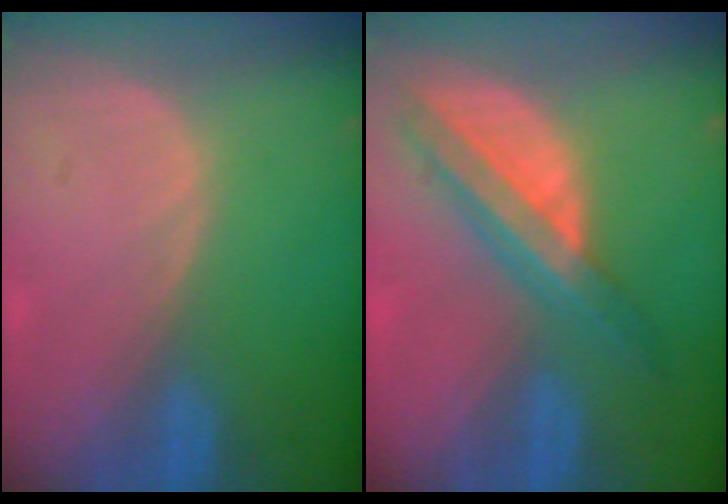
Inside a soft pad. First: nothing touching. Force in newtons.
{"total": 8.1, "press": 6.8, "slide": 4.3}